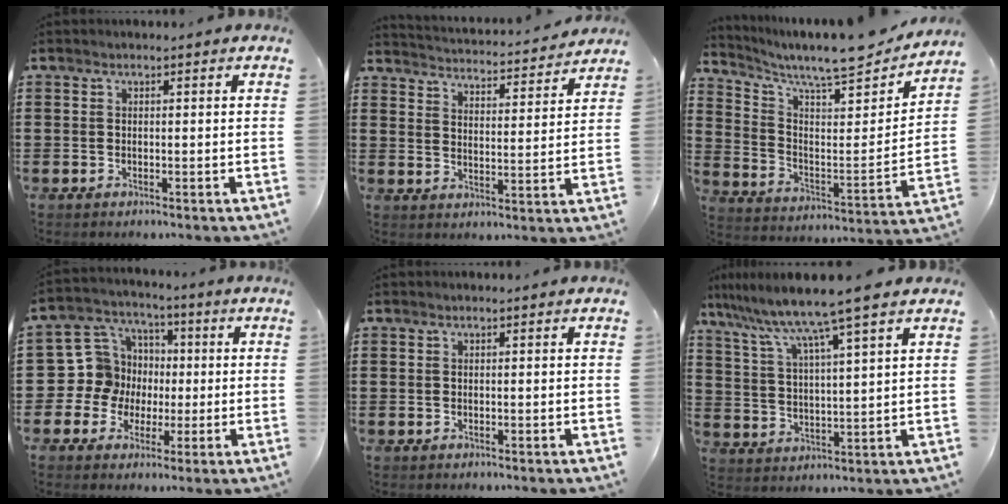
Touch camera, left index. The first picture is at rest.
{"total": 3.2, "force": [3.2, -0.3, 0.2], "torque": [-0.024, -0.032, 0.048]}
{"total": 8.3, "force": [7.5, 0.7, 3.5], "torque": [-0.087, -0.062, 0.120]}
{"total": 8.8, "force": [0.2, 8.8, 1.2], "torque": [-0.083, -0.002, 0.005]}
{"total": 0.0}
{"total": 8.6, "force": [7.1, -1.1, 4.7], "torque": [-0.118, -0.043, 0.113]}